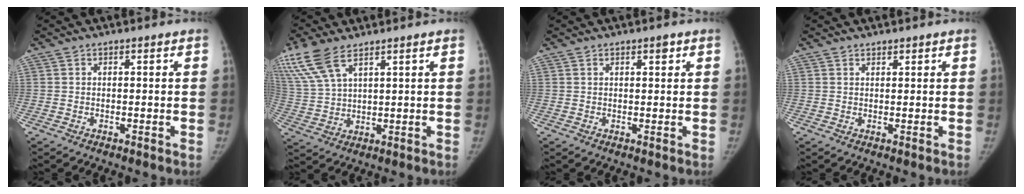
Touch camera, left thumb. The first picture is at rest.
{"total": 13.0, "force": [8.3, 5.3, 8.4], "torque": [-0.199, -0.008, 0.175]}
{"total": 1.3, "force": [0.8, 0.5, 0.8], "torque": [0.000, -0.009, 0.011]}
{"total": 0.8, "force": [0.7, 0.3, -0.1], "torque": [0.012, -0.012, 0.011]}